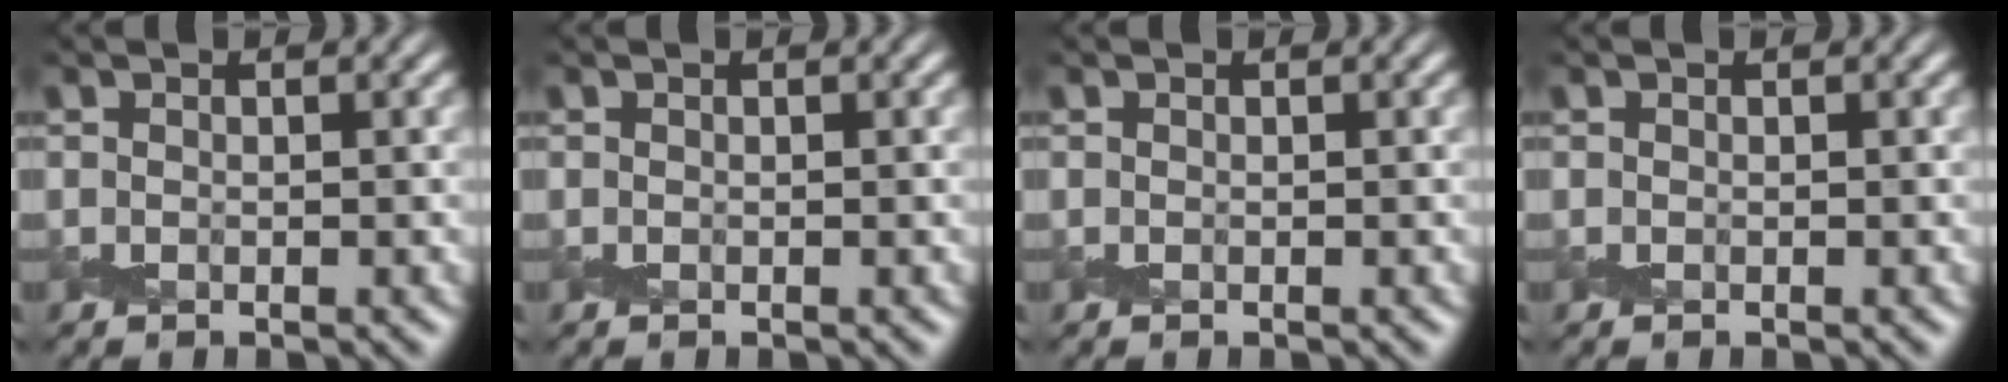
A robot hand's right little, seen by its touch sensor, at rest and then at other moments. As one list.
[{"total": 0.0}, {"total": 0.0}, {"total": 0.0}]